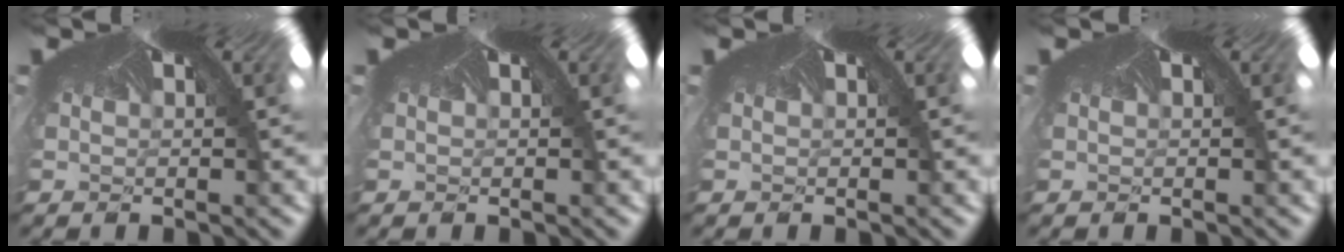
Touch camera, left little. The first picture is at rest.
{"total": 0.0}
{"total": 0.0}
{"total": 0.0}